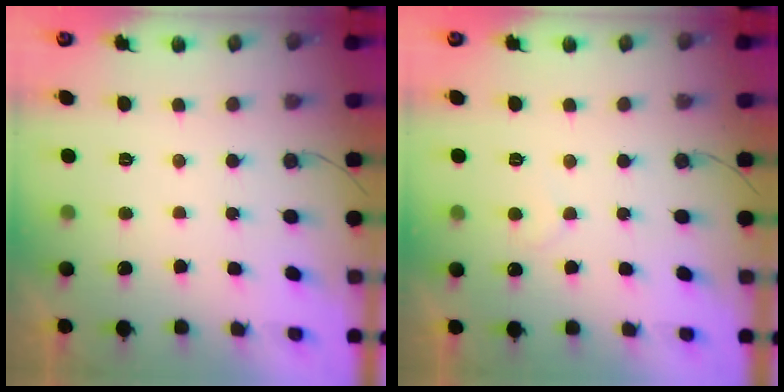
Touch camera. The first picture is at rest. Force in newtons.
{"total": 3.6, "press": 3.6, "slide": 0.3}